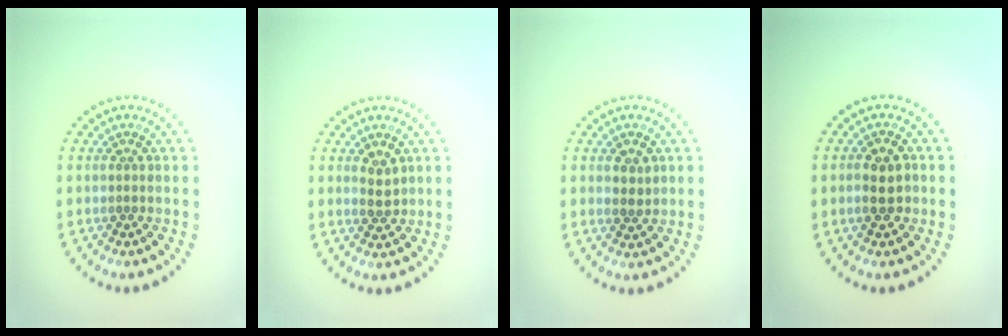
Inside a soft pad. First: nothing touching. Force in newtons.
{"total": 1.8, "press": 1.8, "slide": 0.5}
{"total": 1.3, "press": 1.3, "slide": 0.3}
{"total": 2.7, "press": 2.7, "slide": 0.5}